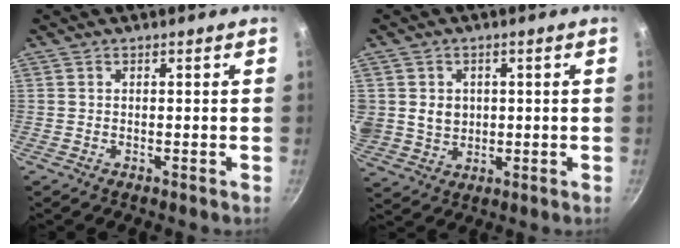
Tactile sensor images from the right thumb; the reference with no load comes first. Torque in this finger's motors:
{"motor_torque": [0.26, 0.29, 0.32, -0.20, 0.45]}